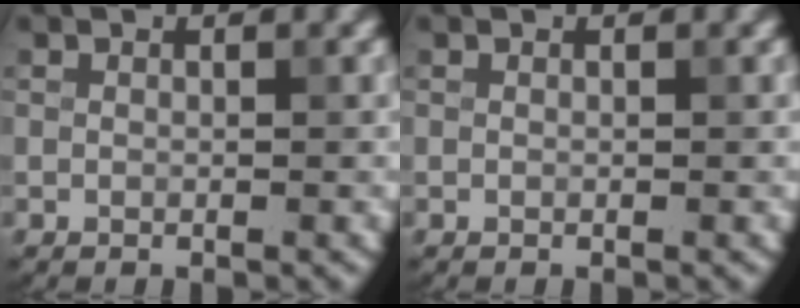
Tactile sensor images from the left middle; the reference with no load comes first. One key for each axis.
{"total": 0.0}